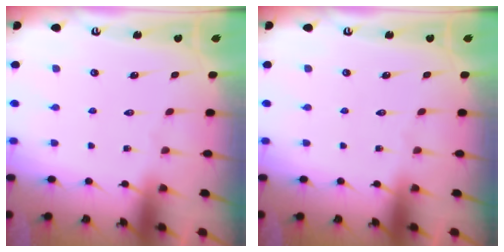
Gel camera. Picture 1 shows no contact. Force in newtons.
{"total": 0.0}